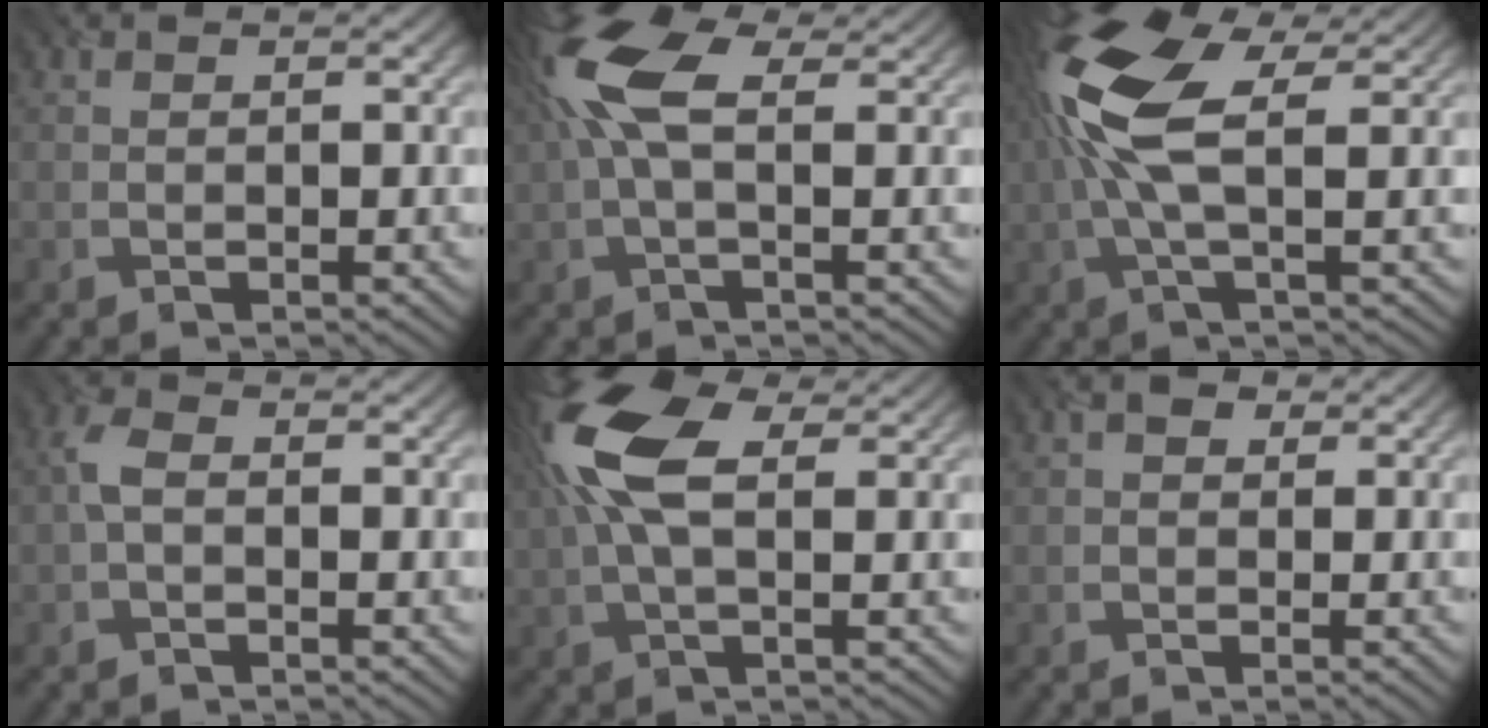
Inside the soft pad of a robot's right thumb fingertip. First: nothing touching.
{"total": 8.8, "force": [2.3, 3.5, 7.7], "torque": [-0.184, 0.024, 0.033]}
{"total": 11.1, "force": [1.9, 4.0, 10.1], "torque": [-0.240, 0.018, 0.031]}
{"total": 2.4, "force": [-0.3, 1.5, 1.9], "torque": [-0.049, 0.009, -0.009]}
{"total": 11.0, "force": [3.3, 5.1, 9.1], "torque": [-0.222, 0.020, 0.054]}
{"total": 1.3, "force": [0.4, 0.9, 0.9], "torque": [-0.016, 0.003, 0.003]}